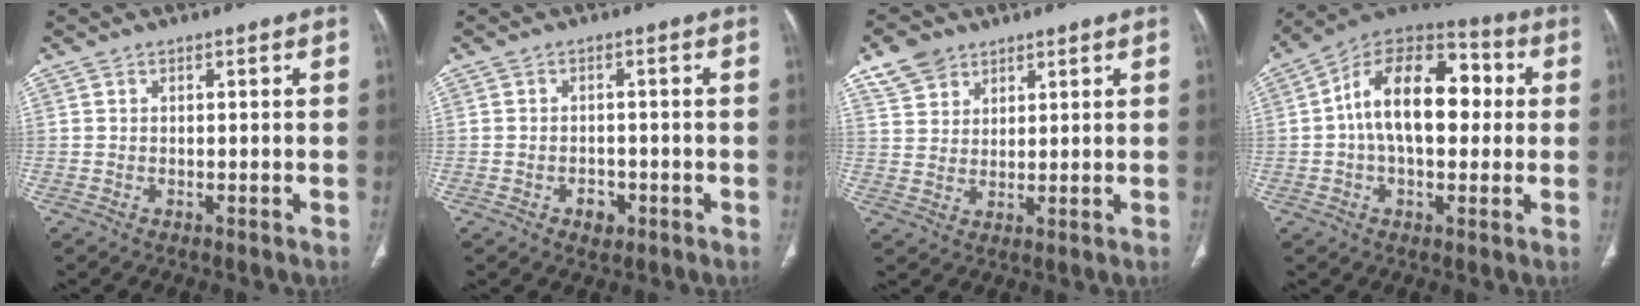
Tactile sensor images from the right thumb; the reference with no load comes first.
{"total": 2.9, "force": [-1.3, 2.1, 1.5], "torque": [-0.010, 0.006, -0.013]}
{"total": 6.3, "force": [4.2, 4.2, 1.8], "torque": [-0.020, -0.015, 0.086]}
{"total": 18.2, "force": [1.6, 10.7, 14.6], "torque": [-0.216, 0.040, 0.018]}